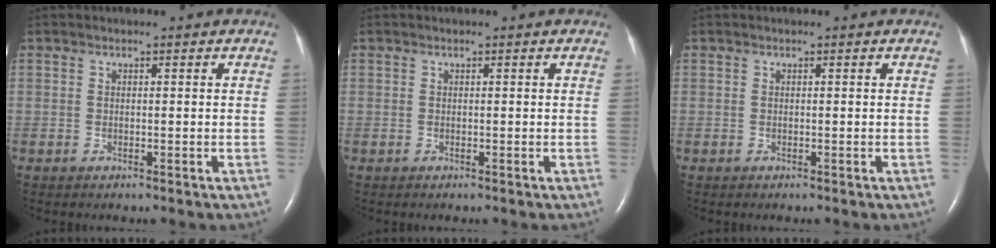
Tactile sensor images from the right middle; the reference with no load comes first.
{"total": 0.0}
{"total": 0.0}